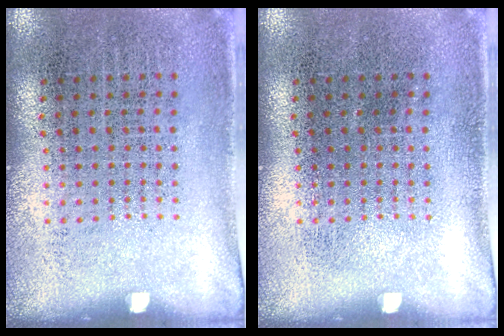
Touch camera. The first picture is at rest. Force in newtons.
{"total": 0.0}